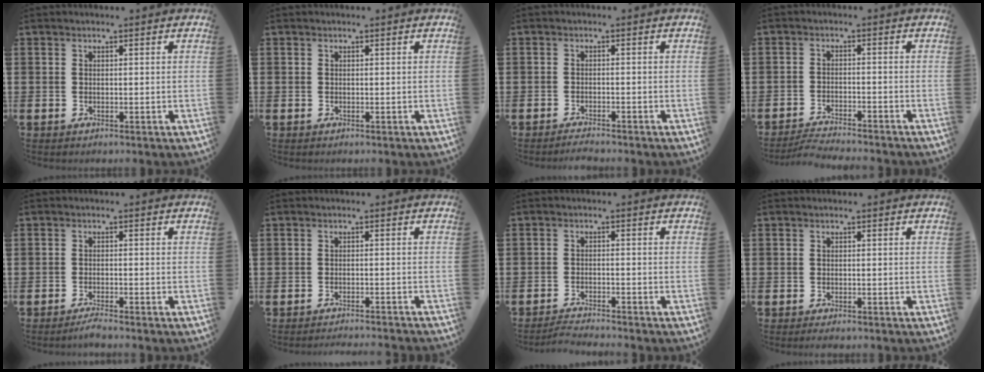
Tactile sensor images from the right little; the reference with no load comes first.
{"total": 0.0}
{"total": 1.4, "force": [-1.3, 0.0, 0.3], "torque": [-0.008, 0.000, -0.026]}
{"total": 2.8, "force": [-2.7, -0.1, 0.5], "torque": [-0.010, 0.004, -0.056]}
{"total": 1.6, "force": [-1.4, -0.1, 0.8], "torque": [-0.013, 0.002, -0.027]}
{"total": 1.2, "force": [-1.2, -0.3, 0.1], "torque": [0.000, 0.002, -0.024]}
{"total": 2.0, "force": [-2.0, -0.2, 0.2], "torque": [-0.006, 0.004, -0.041]}
{"total": 0.6, "force": [-0.4, 0.1, 0.4], "torque": [-0.008, -0.003, -0.008]}